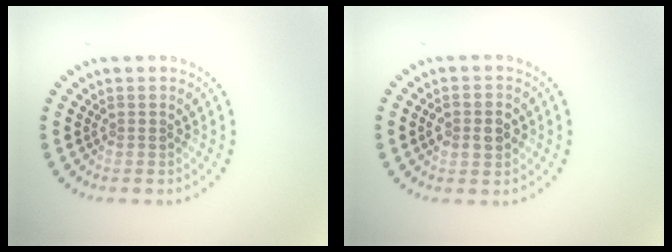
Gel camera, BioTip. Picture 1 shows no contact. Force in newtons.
{"total": 3.2, "press": 3.2, "slide": 0.2}